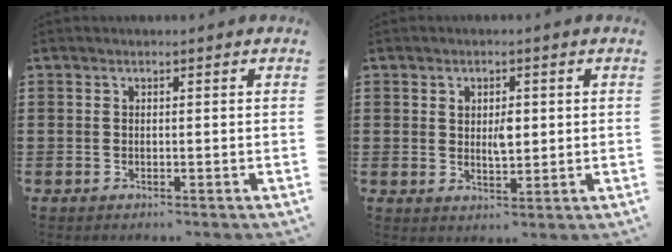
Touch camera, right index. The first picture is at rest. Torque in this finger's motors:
{"motor_torque": [0.36, 0.33, 0.33, 0.07]}